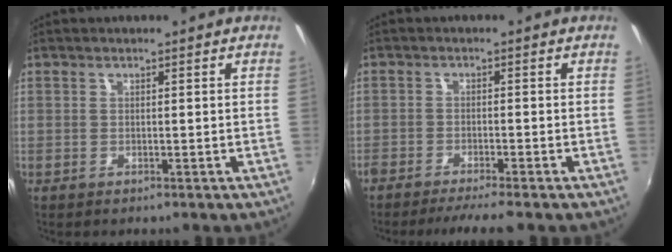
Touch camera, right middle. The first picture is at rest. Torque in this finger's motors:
{"motor_torque": [0.15, -0.13, 0.09, 0.02]}